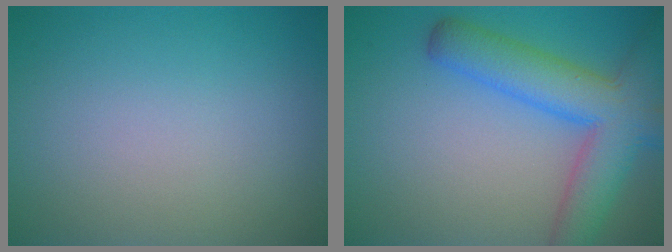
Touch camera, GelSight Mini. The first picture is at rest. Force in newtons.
{"total": 7.6, "press": 7.6, "slide": 0.4}